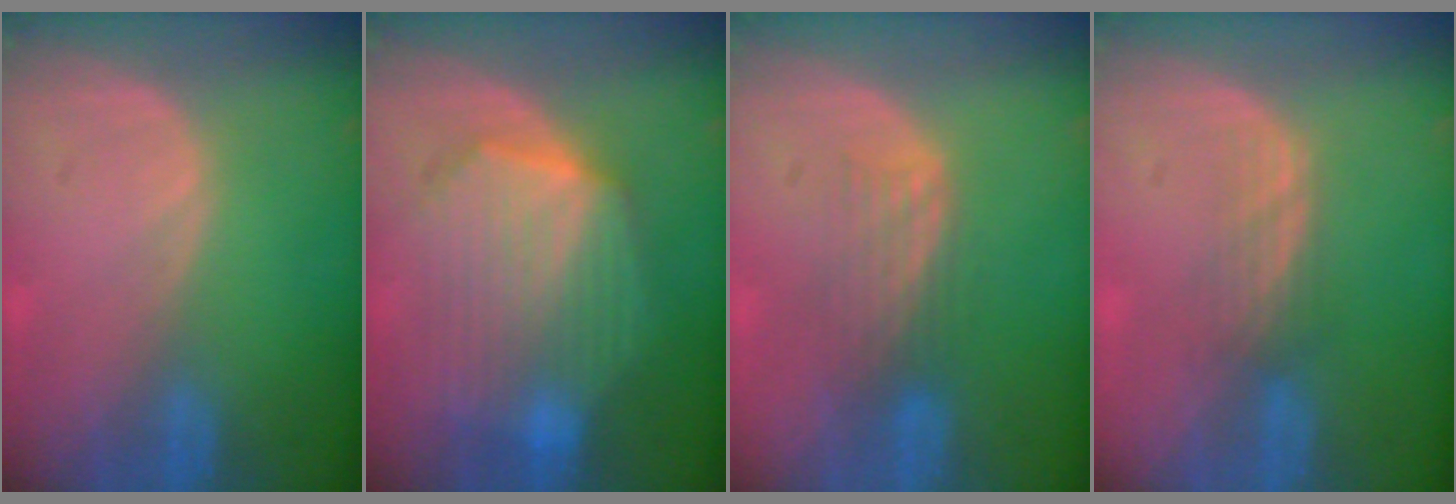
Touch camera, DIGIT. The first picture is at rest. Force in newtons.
{"total": 10.8, "press": 10.8, "slide": 0.8}
{"total": 4.2, "press": 3.5, "slide": 2.4}
{"total": 2.8, "press": 2.5, "slide": 1.2}